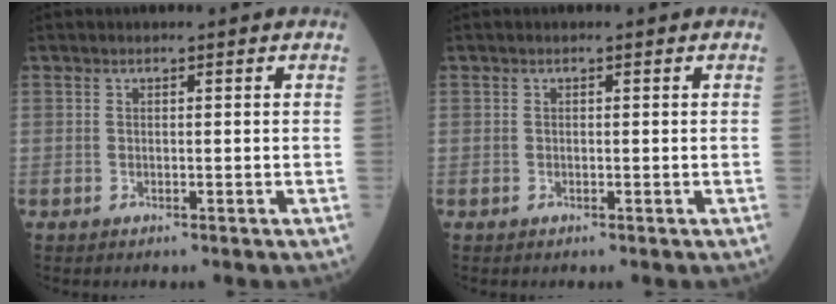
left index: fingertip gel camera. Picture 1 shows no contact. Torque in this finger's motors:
{"motor_torque": [-0.18, 0.06, -0.08, -0.01]}